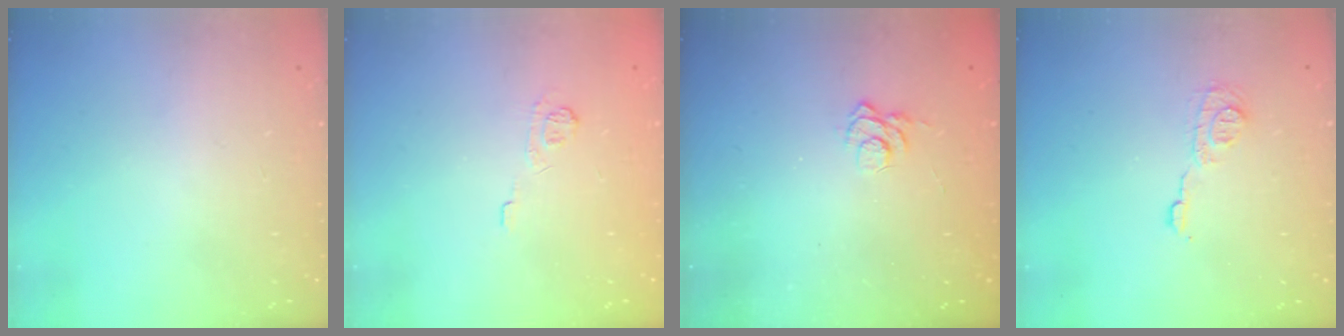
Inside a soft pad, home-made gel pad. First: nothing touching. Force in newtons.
{"total": 5.2, "press": 4.9, "slide": 1.6}
{"total": 2.8, "press": 2.4, "slide": 1.4}
{"total": 6.7, "press": 6.7, "slide": 0.0}